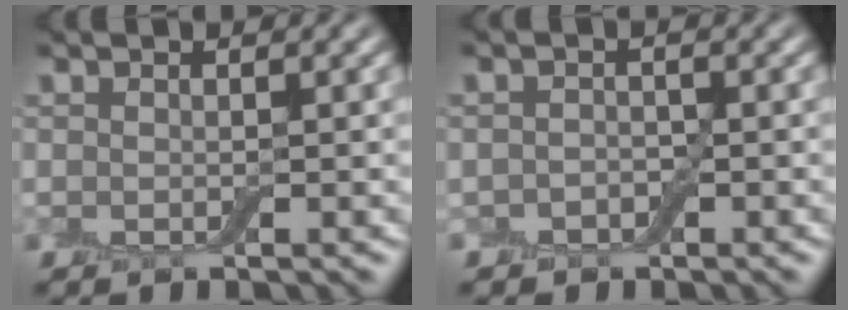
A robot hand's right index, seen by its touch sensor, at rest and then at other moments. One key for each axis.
{"total": 1.2, "fx": -0.7, "fy": 1.0, "fz": 0.4, "tx": -0.006, "ty": 0.000, "tz": -0.015}